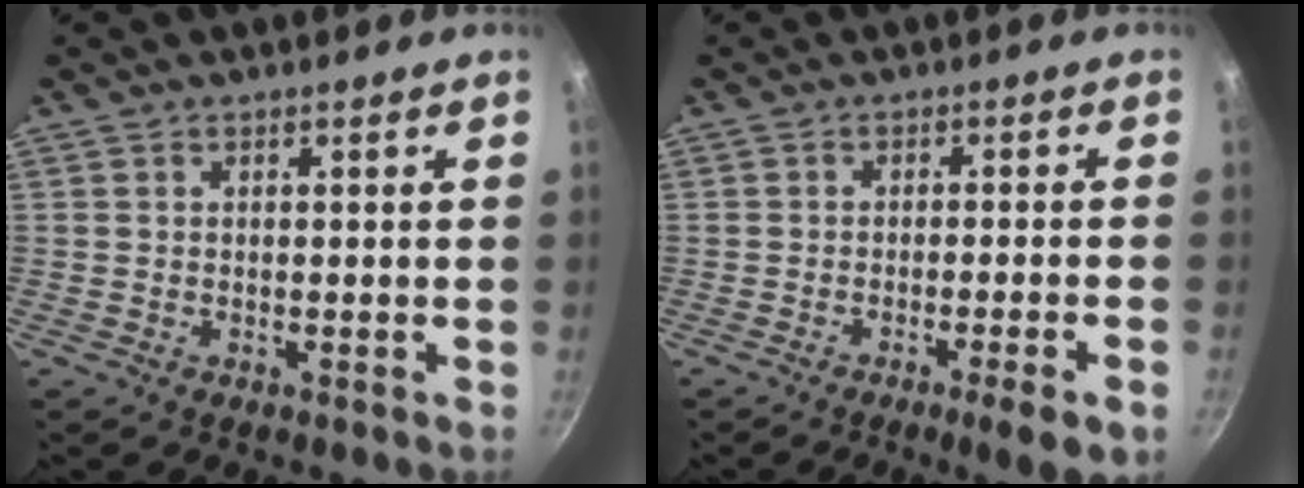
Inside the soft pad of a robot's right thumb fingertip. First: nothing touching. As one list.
[{"total": 6.1, "force": [-3.1, 0.6, 5.2], "torque": [-0.074, 0.012, -0.040]}]